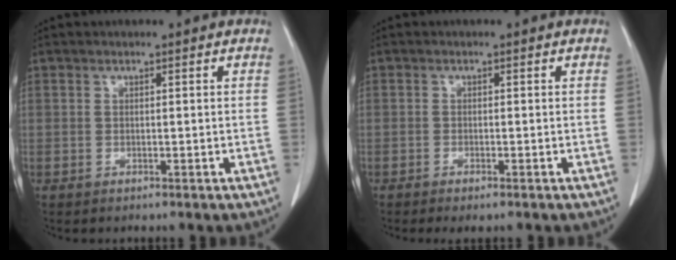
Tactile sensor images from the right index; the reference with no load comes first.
{"total": 1.8, "force": [-1.4, 0.3, 1.1], "torque": [-0.016, -0.003, -0.018]}